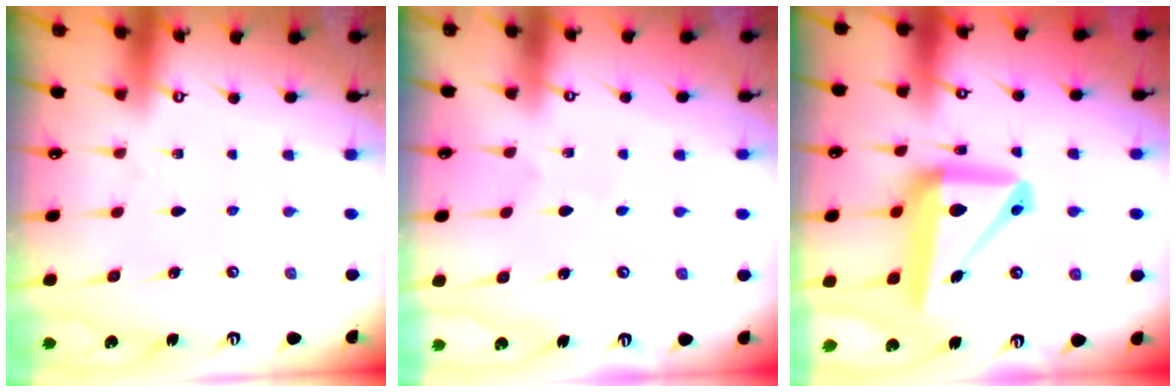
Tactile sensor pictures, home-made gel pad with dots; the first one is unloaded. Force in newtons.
{"total": 2.9, "press": 2.9, "slide": 0.3}
{"total": 15.5, "press": 15.4, "slide": 1.8}